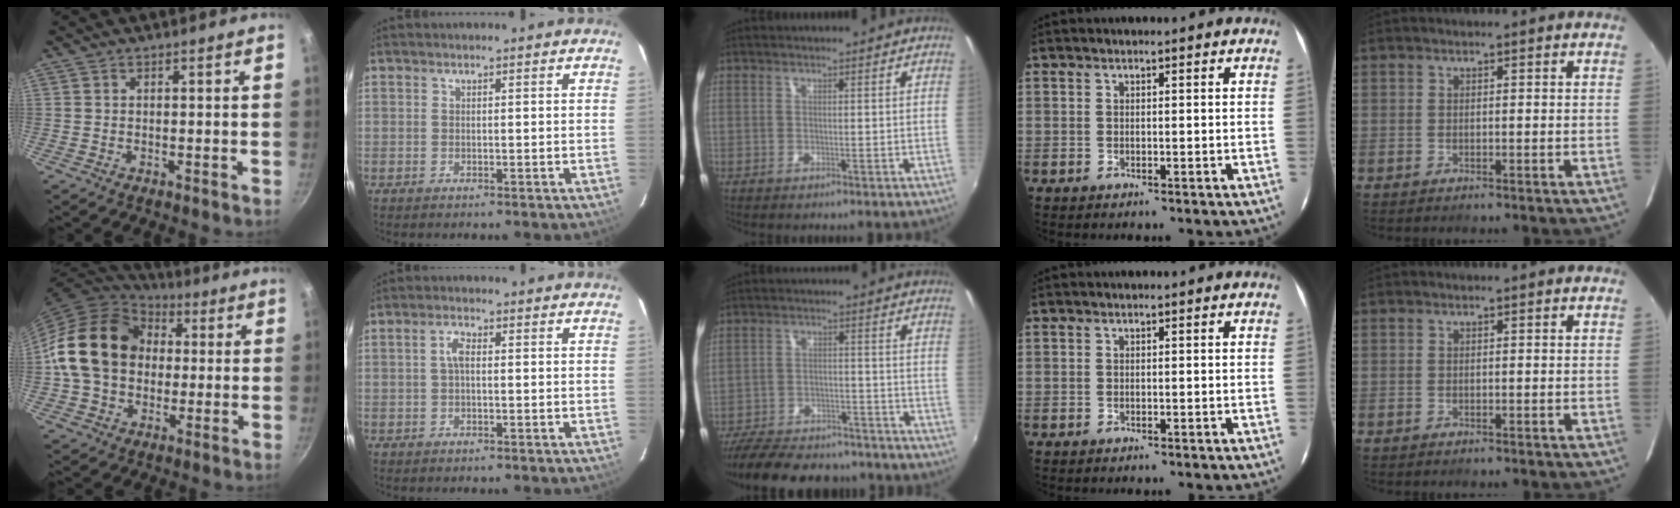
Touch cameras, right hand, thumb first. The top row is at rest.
{"thumb": {"total": 19.1, "force": [1.6, 15.0, 11.6], "torque": [-0.190, 0.035, 0.022]}, "index": {"total": 2.2, "force": [0.0, 1.0, 2.0], "torque": [-0.043, 0.008, 0.000]}, "middle": {"total": 20.3, "force": [-17.0, 7.2, 8.5], "torque": [-0.187, -0.008, -0.242]}}